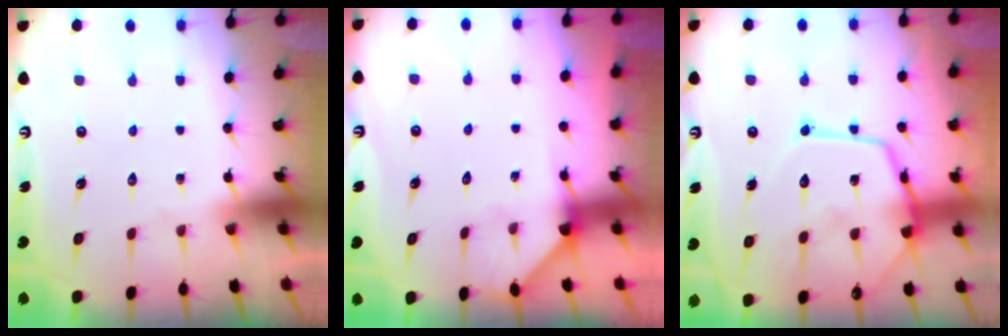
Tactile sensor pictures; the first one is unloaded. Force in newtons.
{"total": 2.8, "press": 2.8, "slide": 0.2}
{"total": 16.3, "press": 16.3, "slide": 1.4}